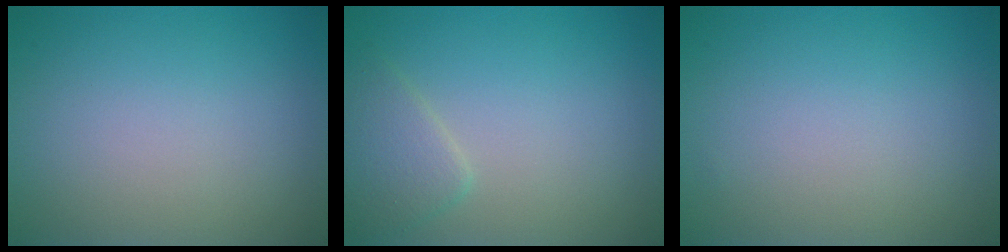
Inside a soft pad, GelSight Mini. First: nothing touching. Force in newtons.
{"total": 2.3, "press": 2.3, "slide": 0.0}
{"total": 0.0}